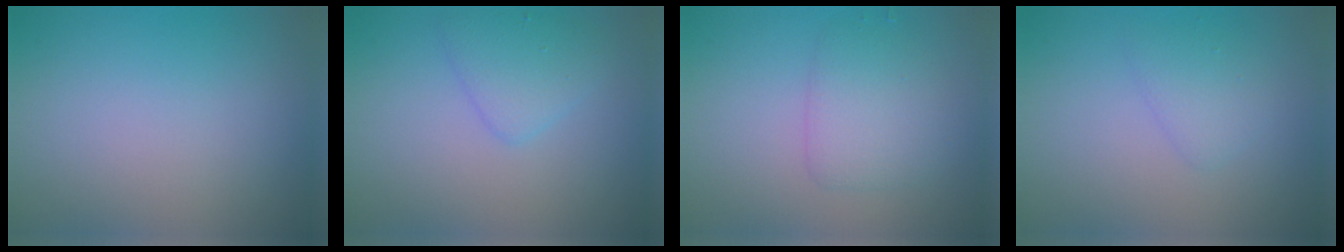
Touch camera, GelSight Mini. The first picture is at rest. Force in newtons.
{"total": 2.6, "press": 2.6, "slide": 0.0}
{"total": 2.9, "press": 2.9, "slide": 0.0}
{"total": 1.7, "press": 1.7, "slide": 0.1}